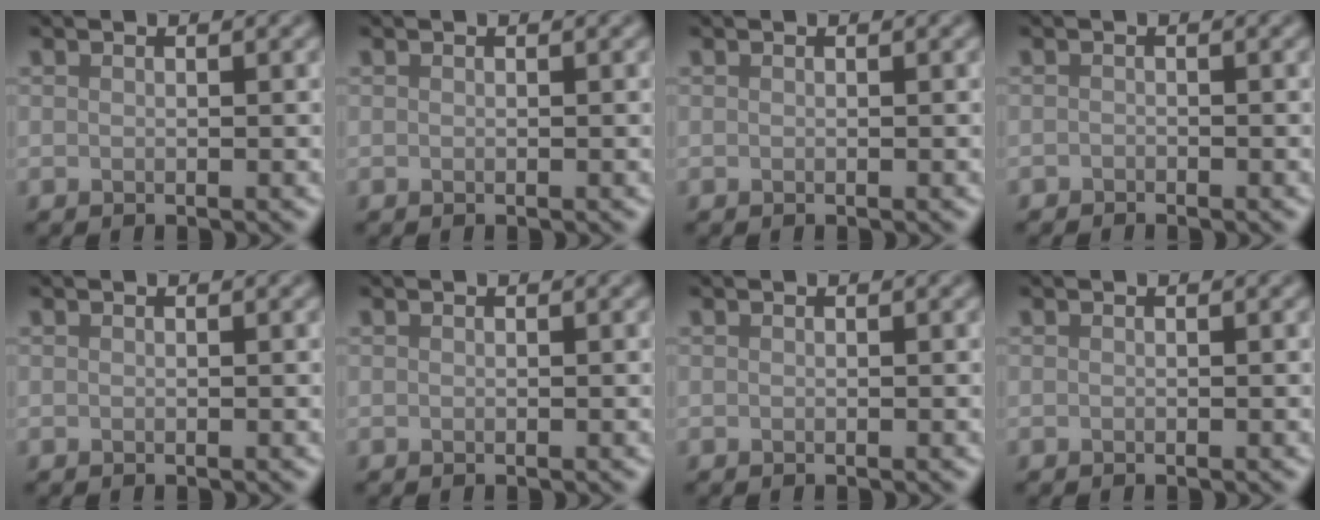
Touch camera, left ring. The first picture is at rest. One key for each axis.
{"total": 0.0}
{"total": 0.0}
{"total": 0.5, "fx": -0.5, "fy": 0.1, "fz": 0.0, "tx": 0.001, "ty": -0.001, "tz": -0.011}
{"total": 0.0}
{"total": 0.0}
{"total": 0.0}
{"total": 0.0}